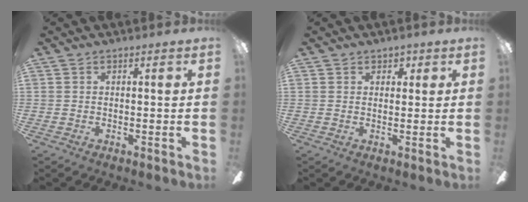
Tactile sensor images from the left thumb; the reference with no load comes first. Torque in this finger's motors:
{"motor_torque": [0.04, 0.01, -0.44, 0.23, -0.02]}